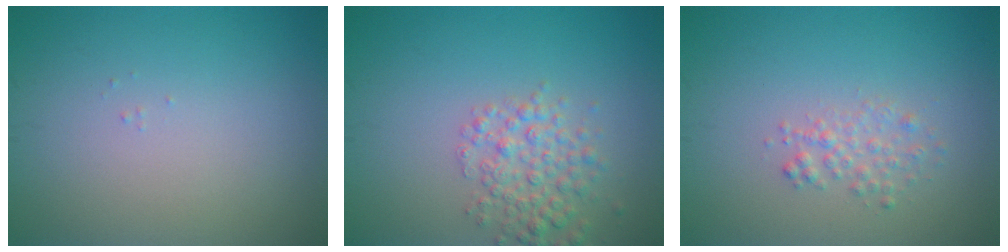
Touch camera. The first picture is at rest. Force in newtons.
{"total": 3.4, "press": 3.4, "slide": 0.1}
{"total": 1.6, "press": 1.6, "slide": 0.1}